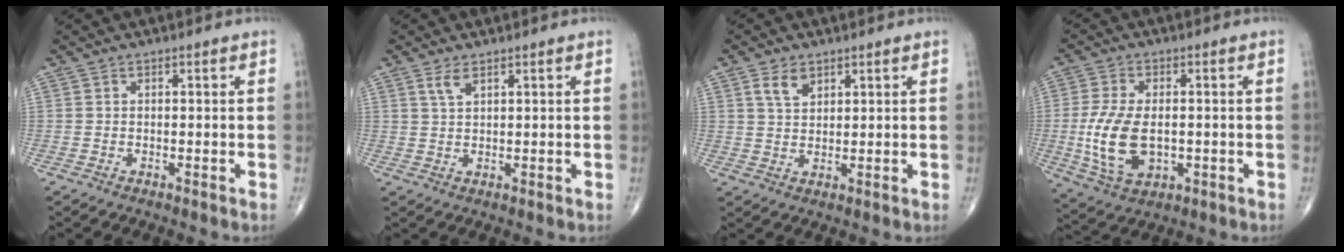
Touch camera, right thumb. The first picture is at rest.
{"total": 2.4, "force": [1.5, 0.8, 1.7], "torque": [-0.036, -0.002, 0.035]}
{"total": 4.0, "force": [2.3, 2.4, 2.3], "torque": [-0.034, -0.011, 0.046]}
{"total": 11.9, "force": [-1.2, 6.8, 9.7], "torque": [-0.193, -0.008, -0.014]}